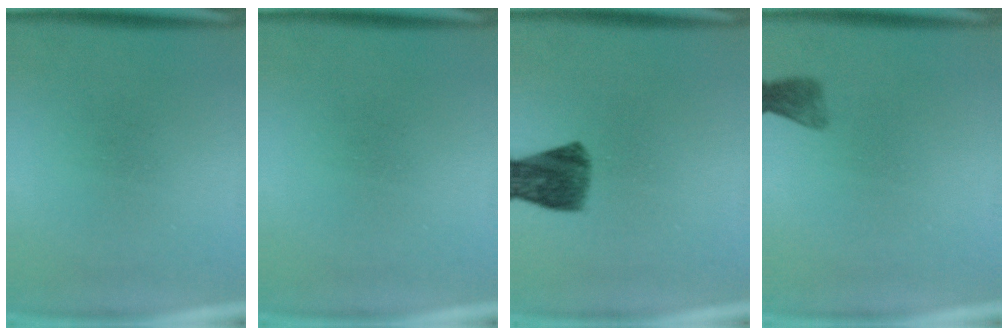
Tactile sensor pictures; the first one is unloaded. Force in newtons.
{"total": 0.0}
{"total": 8.1}
{"total": 2.1}